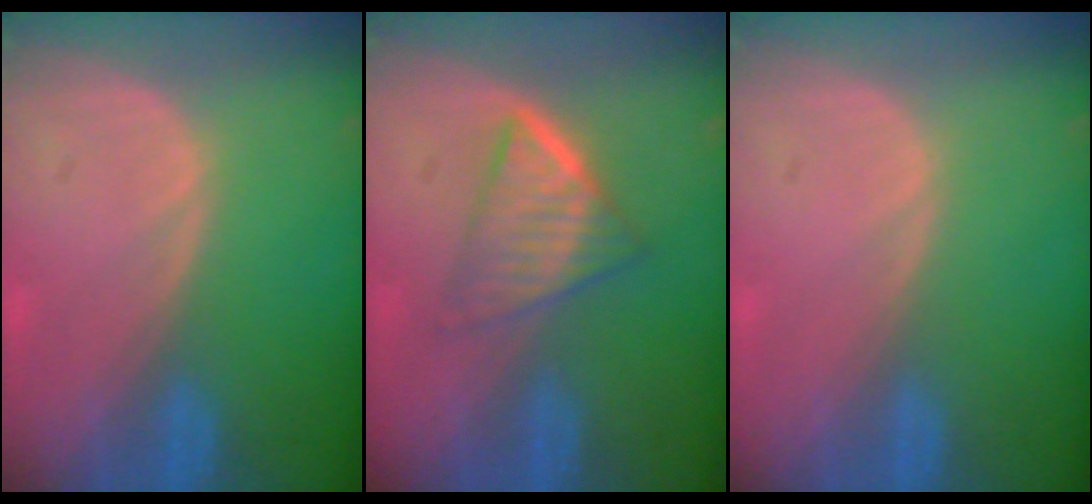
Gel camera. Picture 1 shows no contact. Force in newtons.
{"total": 6.6, "press": 5.5, "slide": 3.6}
{"total": 0.0}